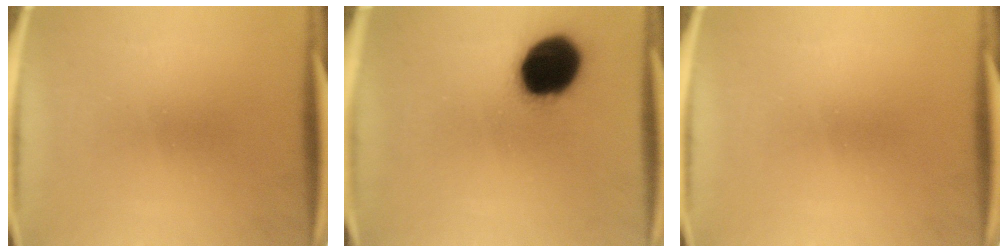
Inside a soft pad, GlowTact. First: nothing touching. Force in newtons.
{"total": 19.1}
{"total": 0.0}